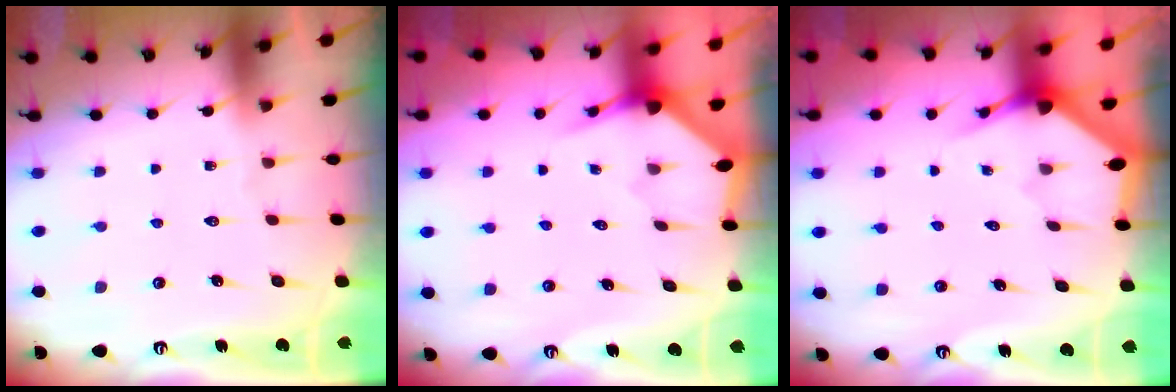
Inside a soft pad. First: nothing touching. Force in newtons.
{"total": 3.2, "press": 3.2, "slide": 0.3}
{"total": 2.9, "press": 2.9, "slide": 0.1}